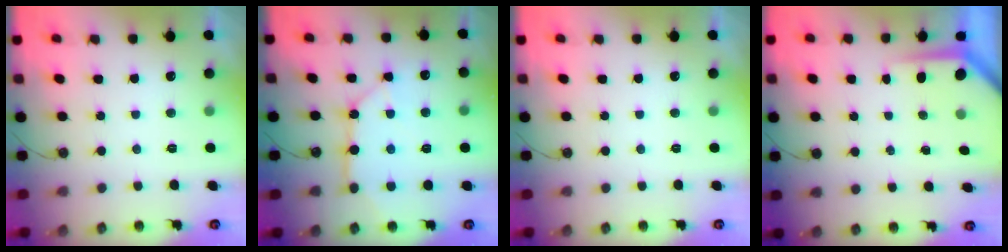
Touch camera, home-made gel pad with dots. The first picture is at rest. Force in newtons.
{"total": 12.8, "press": 12.7, "slide": 1.5}
{"total": 0.0}
{"total": 3.7, "press": 3.7, "slide": 0.2}